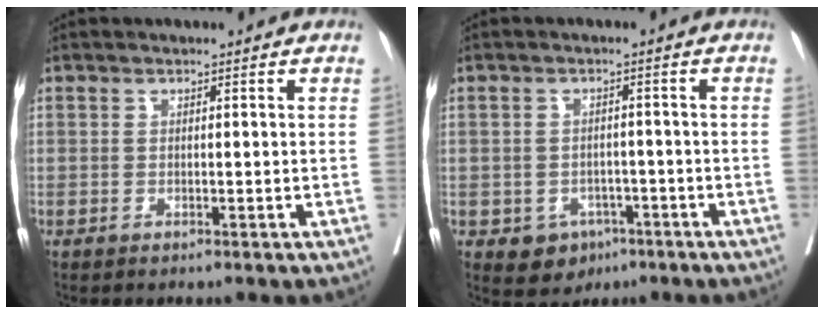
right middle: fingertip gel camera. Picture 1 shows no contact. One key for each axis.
{"total": 4.6, "fx": -2.3, "fy": 3.7, "fz": 1.6, "tx": -0.023, "ty": 0.004, "tz": -0.024}